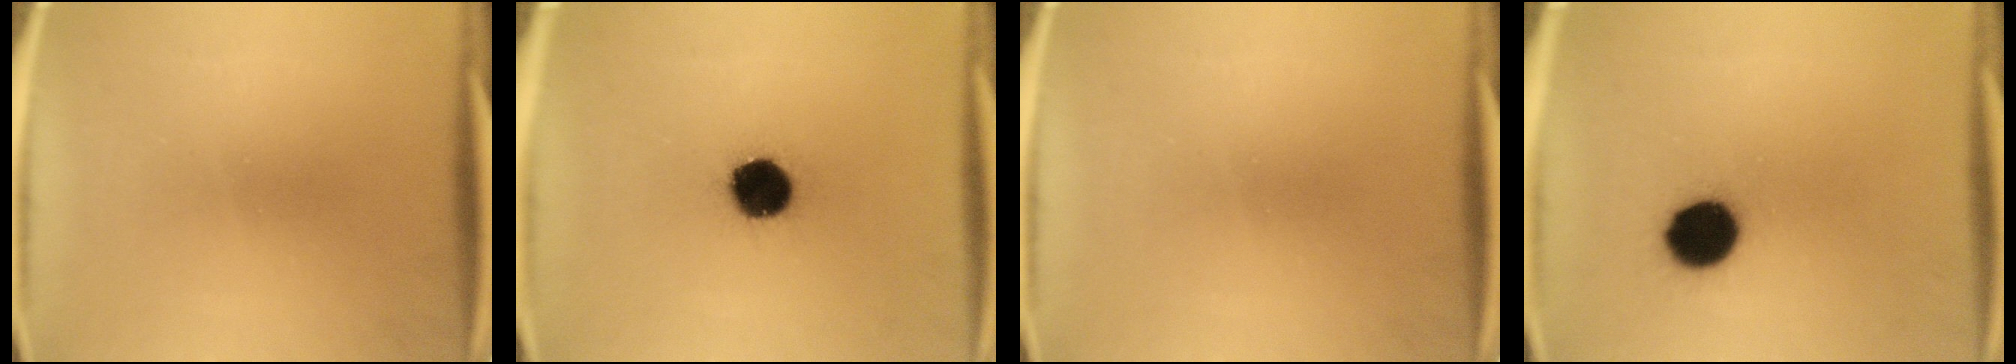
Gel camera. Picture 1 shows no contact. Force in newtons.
{"total": 12.9}
{"total": 0.0}
{"total": 11.1}